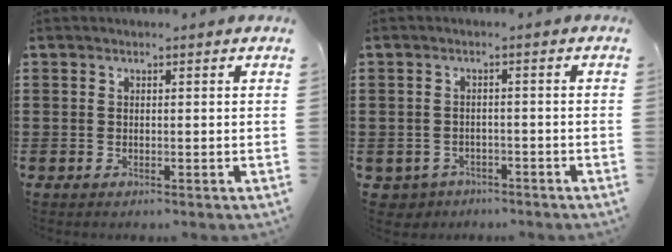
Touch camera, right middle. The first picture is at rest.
{"total": 2.1, "force": [-1.9, 0.8, -0.2], "torque": [-0.007, -0.001, -0.045]}